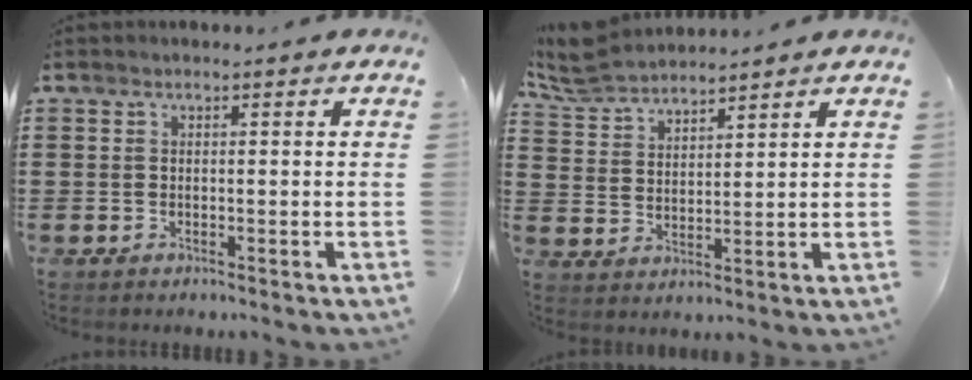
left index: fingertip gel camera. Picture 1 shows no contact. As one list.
[{"total": 5.6, "force": [5.3, 1.2, 1.4], "torque": [-0.048, -0.015, 0.099]}]